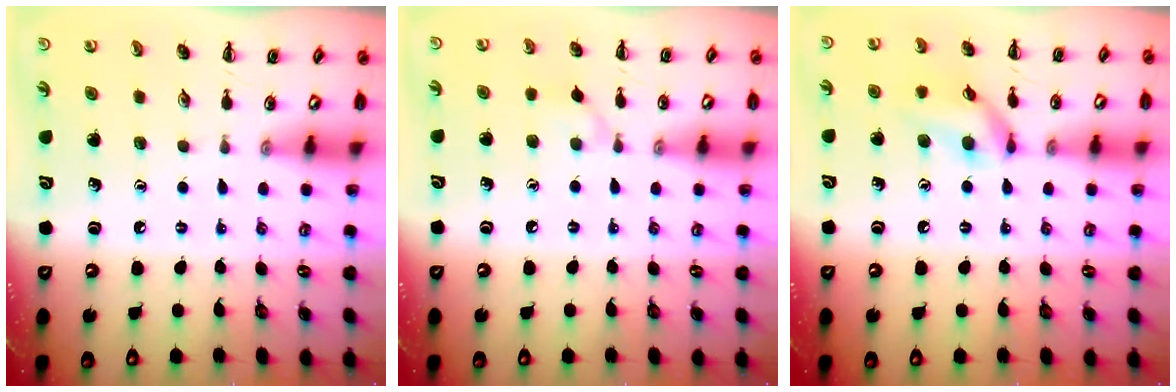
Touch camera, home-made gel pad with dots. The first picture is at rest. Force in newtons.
{"total": 5.0, "press": 4.6, "slide": 1.9}
{"total": 11.6, "press": 11.5, "slide": 1.7}